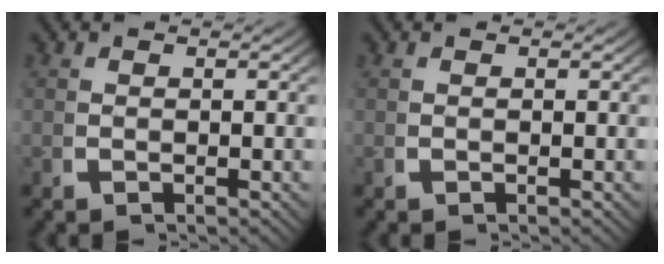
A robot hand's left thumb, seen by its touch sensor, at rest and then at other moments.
{"total": 0.0}